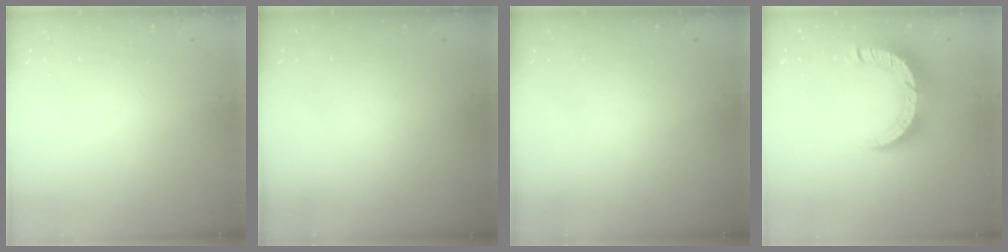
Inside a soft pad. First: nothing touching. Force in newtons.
{"total": 0.0}
{"total": 0.0}
{"total": 12.9, "press": 12.9, "slide": 1.3}